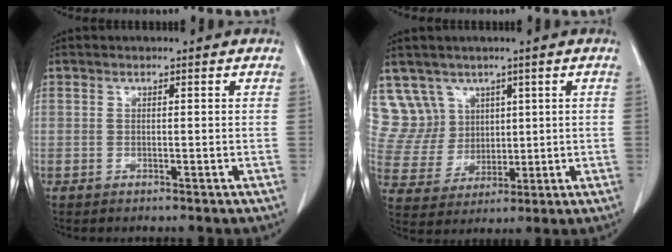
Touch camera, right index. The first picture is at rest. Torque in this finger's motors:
{"motor_torque": [-0.58, 0.69, -0.07, -0.04]}